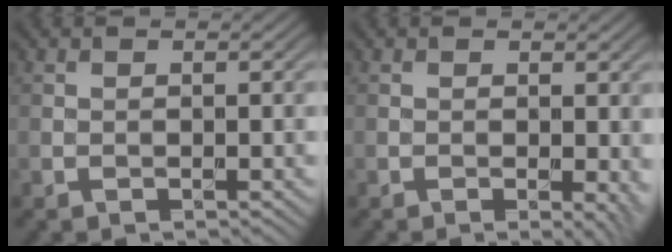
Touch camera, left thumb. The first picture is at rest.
{"total": 2.2, "force": [-0.1, 0.7, 2.1], "torque": [-0.026, -0.006, -0.002]}